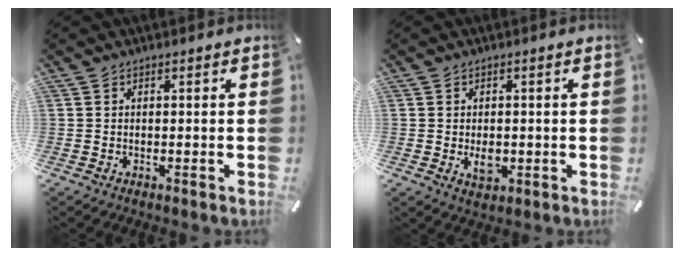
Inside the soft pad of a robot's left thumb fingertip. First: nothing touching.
{"total": 3.5, "force": [-0.4, 2.4, 2.5], "torque": [-0.043, -0.003, -0.009]}